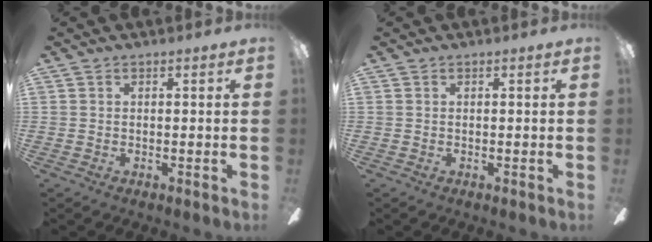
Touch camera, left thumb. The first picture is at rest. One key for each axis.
{"total": 0.0}